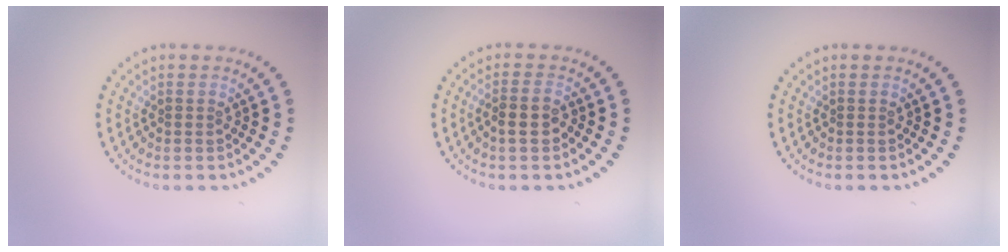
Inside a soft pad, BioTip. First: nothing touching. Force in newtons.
{"total": 2.4, "press": 2.3, "slide": 0.8}
{"total": 0.0}